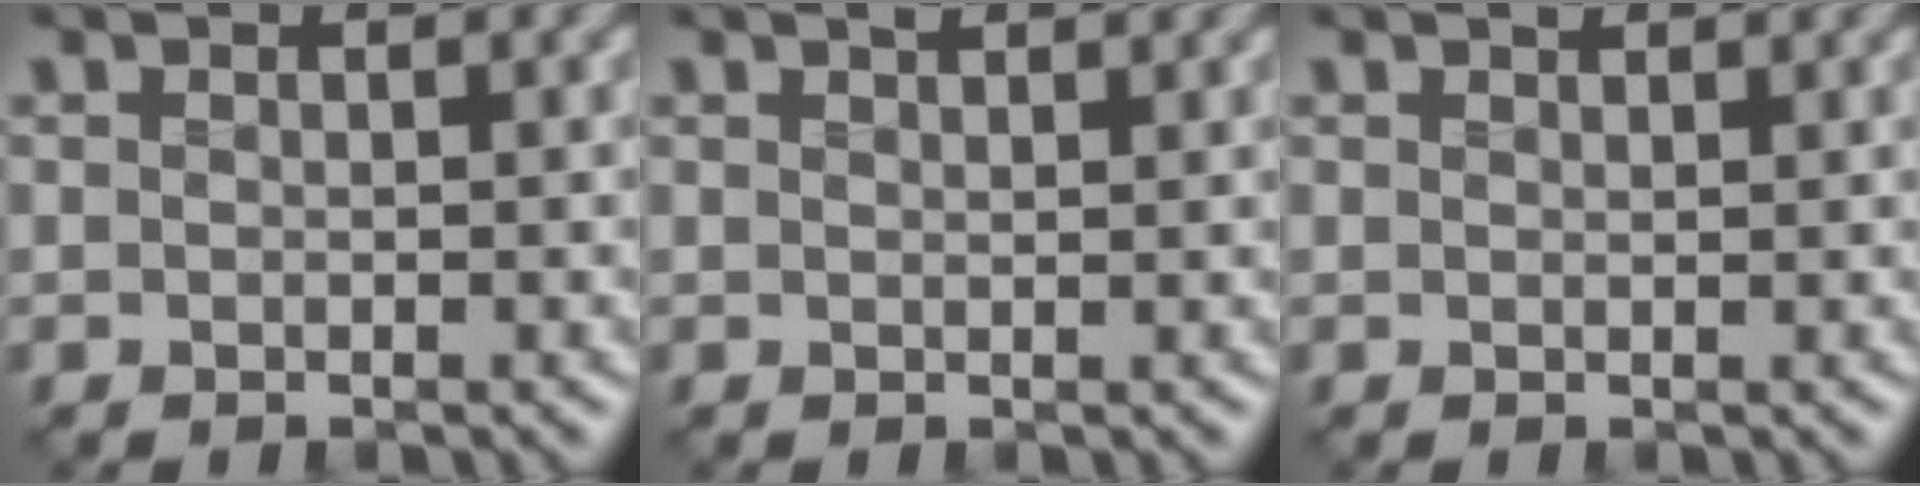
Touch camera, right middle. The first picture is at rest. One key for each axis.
{"total": 1.4, "fx": 1.2, "fy": 0.4, "fz": 0.7, "tx": -0.009, "ty": -0.001, "tz": 0.011}
{"total": 0.8, "fx": 0.8, "fy": 0.1, "fz": 0.2, "tx": -0.010, "ty": -0.005, "tz": 0.010}